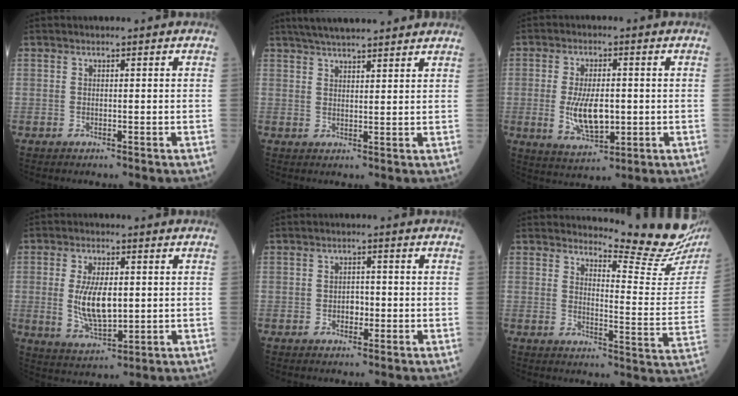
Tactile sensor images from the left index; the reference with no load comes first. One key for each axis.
{"total": 11.2, "fx": 9.7, "fy": 1.5, "fz": 5.3, "tx": -0.082, "ty": 0.033, "tz": 0.136}
{"total": 8.1, "fx": -0.9, "fy": 3.4, "fz": 7.3, "tx": -0.146, "ty": -0.010, "tz": -0.010}
{"total": 8.3, "fx": 0.4, "fy": 3.4, "fz": 7.6, "tx": -0.158, "ty": -0.006, "tz": 0.014}
{"total": 2.0, "fx": -0.7, "fy": 1.4, "fz": 1.4, "tx": -0.016, "ty": 0.006, "tz": -0.010}
{"total": 14.3, "fx": 13.6, "fy": 0.0, "fz": 4.6, "tx": -0.061, "ty": -0.109, "tz": 0.151}